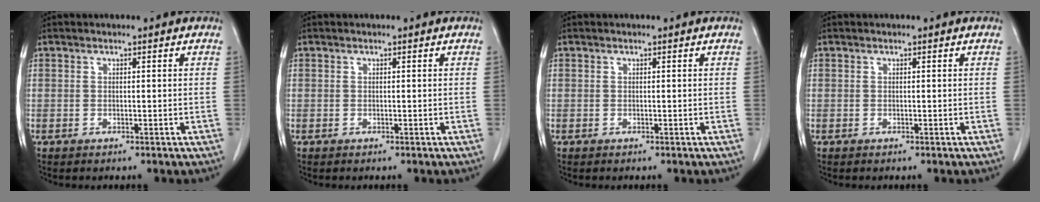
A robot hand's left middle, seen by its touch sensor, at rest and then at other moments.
{"total": 0.0}
{"total": 0.0}
{"total": 0.0}